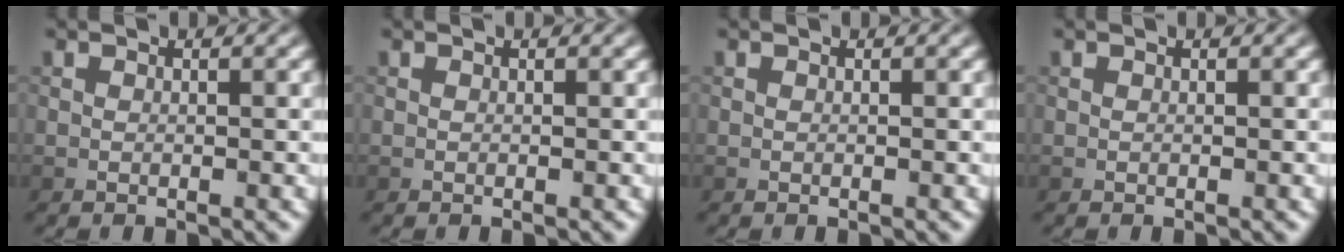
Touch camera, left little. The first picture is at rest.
{"total": 0.0}
{"total": 0.0}
{"total": 0.0}